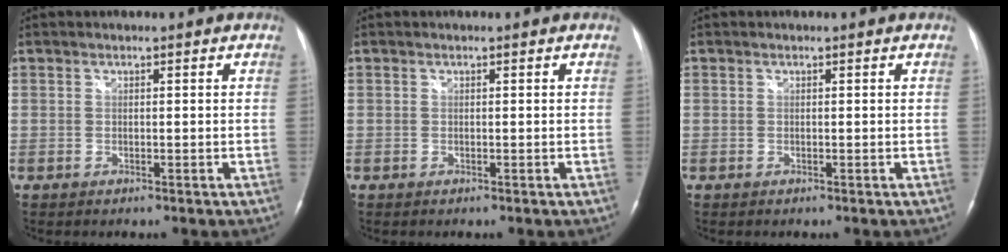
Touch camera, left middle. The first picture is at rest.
{"total": 0.0}
{"total": 0.0}